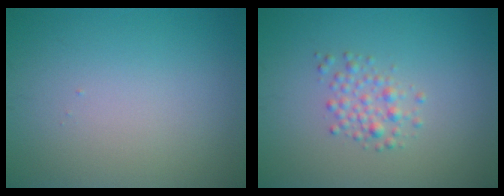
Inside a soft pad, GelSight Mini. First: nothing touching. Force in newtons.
{"total": 1.9, "press": 1.9, "slide": 0.0}